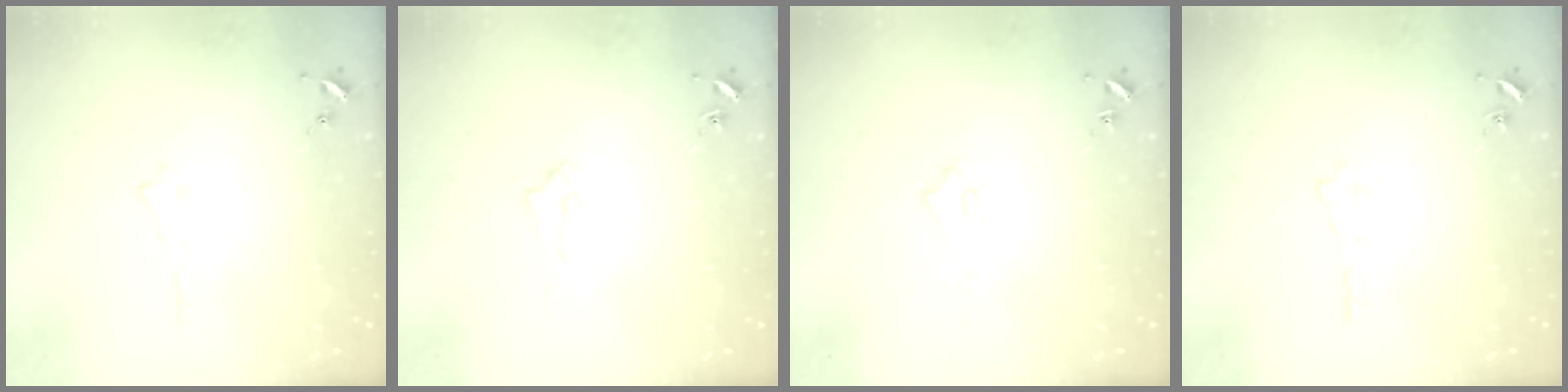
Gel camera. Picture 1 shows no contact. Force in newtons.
{"total": 2.0, "press": 2.0, "slide": 0.2}
{"total": 1.7, "press": 1.6, "slide": 0.2}
{"total": 0.0}